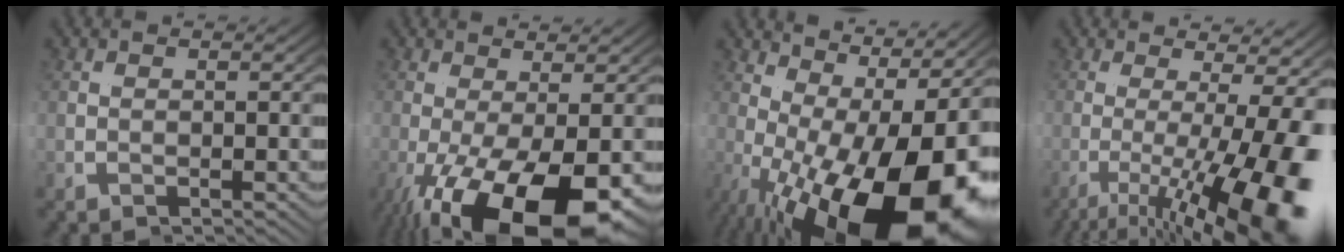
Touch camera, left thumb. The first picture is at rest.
{"total": 9.4, "force": [-3.6, 2.5, 8.4], "torque": [-0.129, -0.011, -0.051]}
{"total": 12.8, "force": [-2.7, 4.5, 11.7], "torque": [-0.193, -0.014, -0.031]}
{"total": 8.1, "force": [-1.8, -0.5, 7.9], "torque": [-0.116, 0.024, -0.039]}